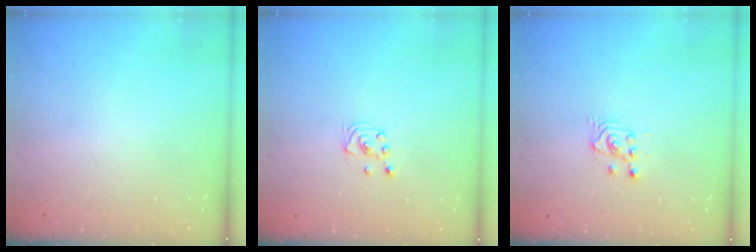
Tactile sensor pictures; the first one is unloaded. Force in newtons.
{"total": 2.3, "press": 2.3, "slide": 0.2}
{"total": 2.6, "press": 2.6, "slide": 0.1}